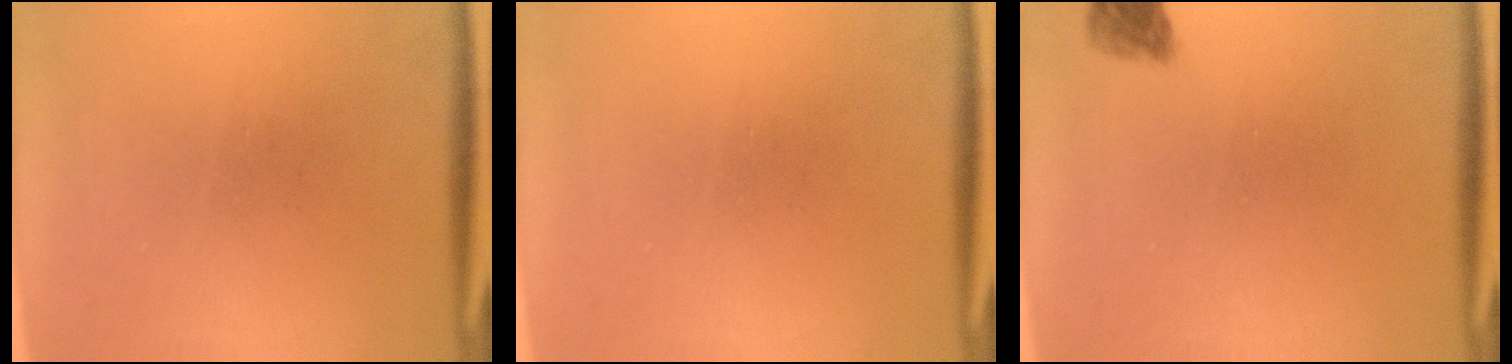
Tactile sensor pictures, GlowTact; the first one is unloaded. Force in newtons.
{"total": 0.0}
{"total": 2.4}